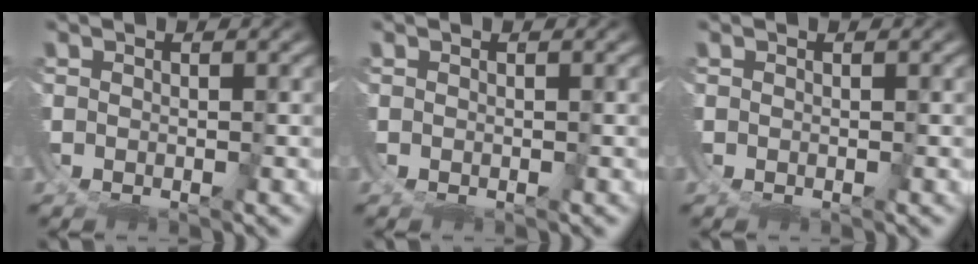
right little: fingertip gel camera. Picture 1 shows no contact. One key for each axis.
{"total": 0.0}
{"total": 0.0}